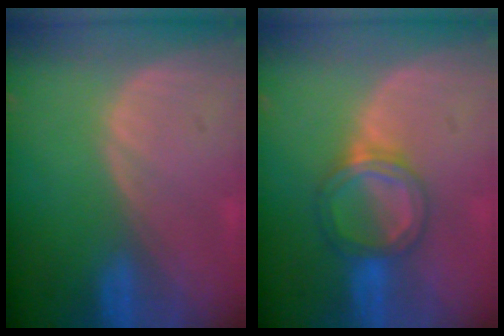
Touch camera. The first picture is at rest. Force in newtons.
{"total": 5.5, "press": 5.2, "slide": 1.8}